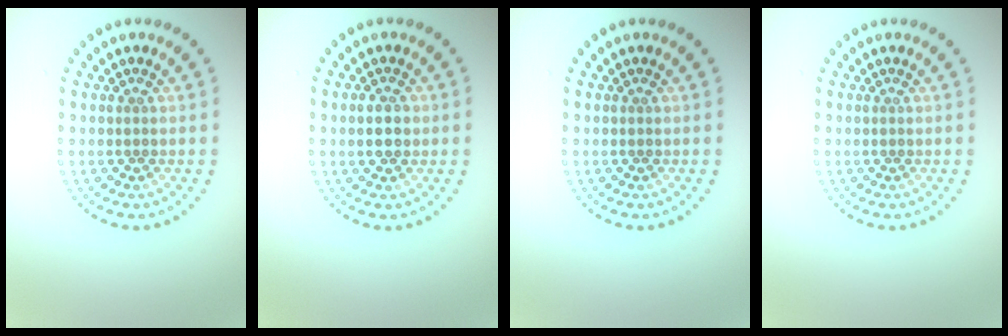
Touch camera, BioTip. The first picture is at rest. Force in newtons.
{"total": 2.4, "press": 2.4, "slide": 0.1}
{"total": 0.0}
{"total": 0.0}